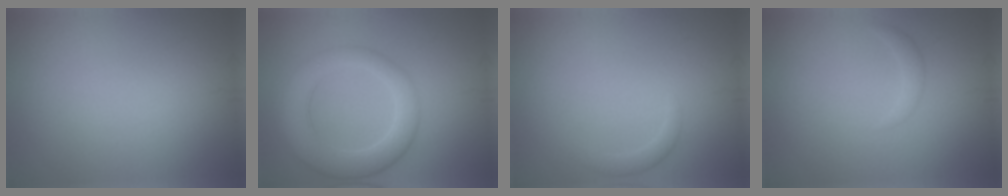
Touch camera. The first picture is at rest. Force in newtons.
{"total": 5.7, "press": 5.7, "slide": 0.4}
{"total": 1.2, "press": 1.2, "slide": 0.0}
{"total": 0.9, "press": 0.9, "slide": 0.0}